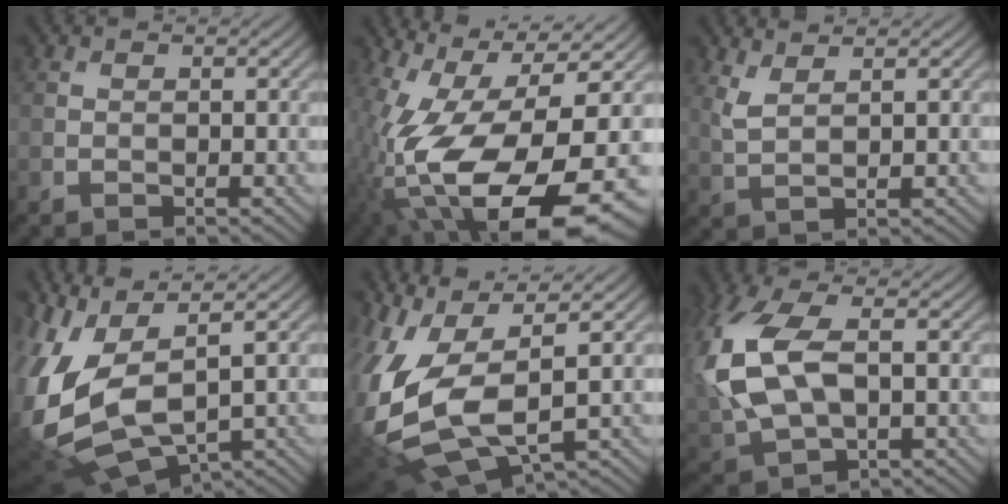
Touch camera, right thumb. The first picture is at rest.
{"total": 20.3, "force": [-7.1, 8.7, 16.9], "torque": [-0.330, -0.045, -0.104]}
{"total": 3.0, "force": [2.1, 0.7, 2.0], "torque": [-0.052, 0.003, 0.049]}
{"total": 14.5, "force": [-0.9, 6.6, 12.9], "torque": [-0.327, -0.021, 0.005]}
{"total": 17.2, "force": [-1.7, 7.9, 15.1], "torque": [-0.383, -0.033, -0.012]}
{"total": 12.9, "force": [1.2, 7.3, 10.6], "torque": [-0.280, -0.003, 0.028]}